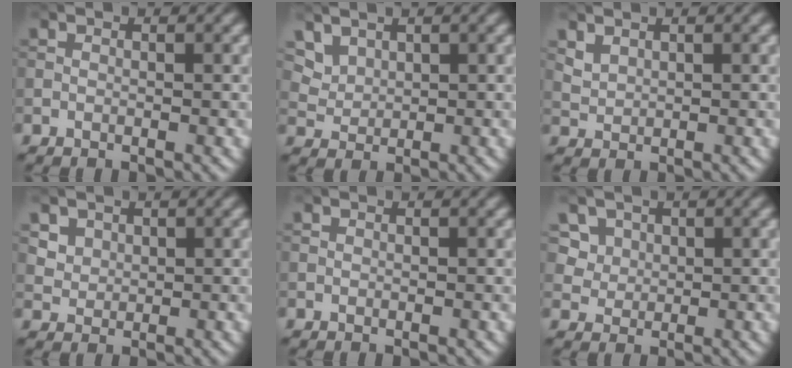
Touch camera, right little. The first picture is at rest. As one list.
[{"total": 2.7, "force": [2.0, 1.5, 1.0], "torque": [-0.029, -0.005, 0.057]}, {"total": 1.5, "force": [1.1, 0.8, 0.6], "torque": [-0.015, 0.000, 0.028]}, {"total": 2.4, "force": [1.4, 1.8, 0.8], "torque": [-0.025, -0.011, 0.045]}, {"total": 0.0}, {"total": 4.0, "force": [2.0, 3.1, 1.5], "torque": [-0.048, -0.004, 0.048]}]